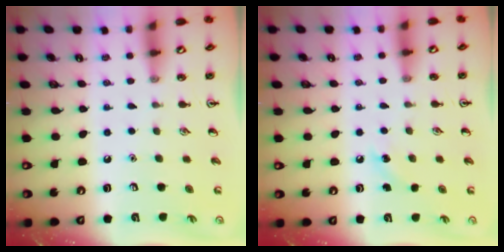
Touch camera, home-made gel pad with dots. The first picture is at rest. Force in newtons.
{"total": 4.0, "press": 3.8, "slide": 1.5}